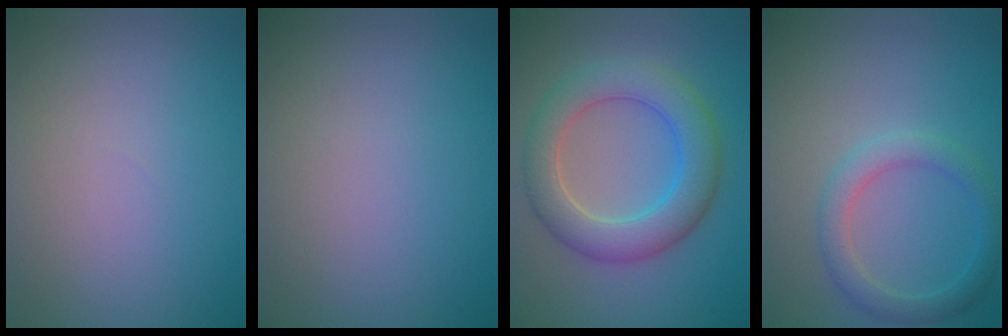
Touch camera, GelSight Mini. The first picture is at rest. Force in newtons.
{"total": 0.0}
{"total": 6.3, "press": 6.3, "slide": 0.5}
{"total": 2.8, "press": 2.8, "slide": 0.1}